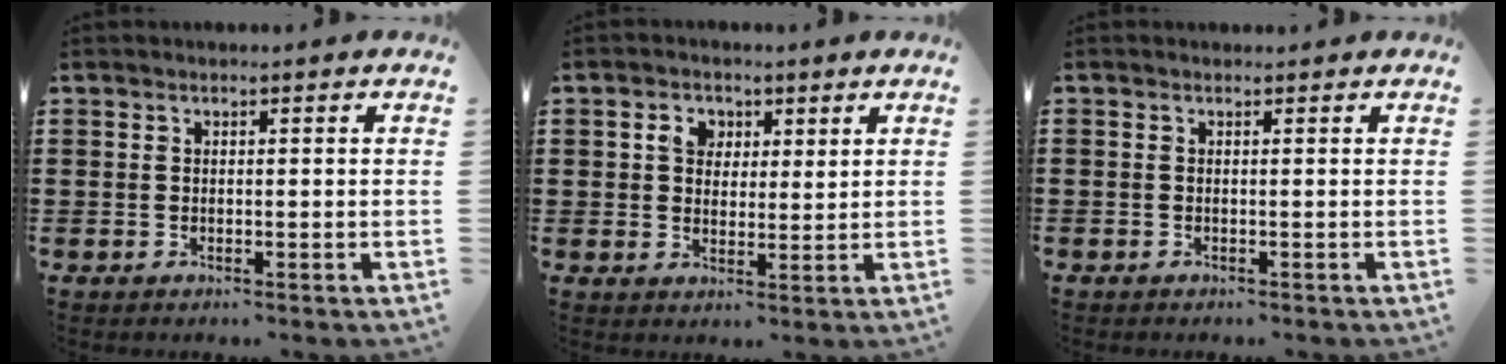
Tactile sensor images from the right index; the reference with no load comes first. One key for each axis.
{"total": 3.6, "fx": 1.6, "fy": 2.7, "fz": 1.7, "tx": -0.046, "ty": 0.012, "tz": 0.026}
{"total": 0.0}